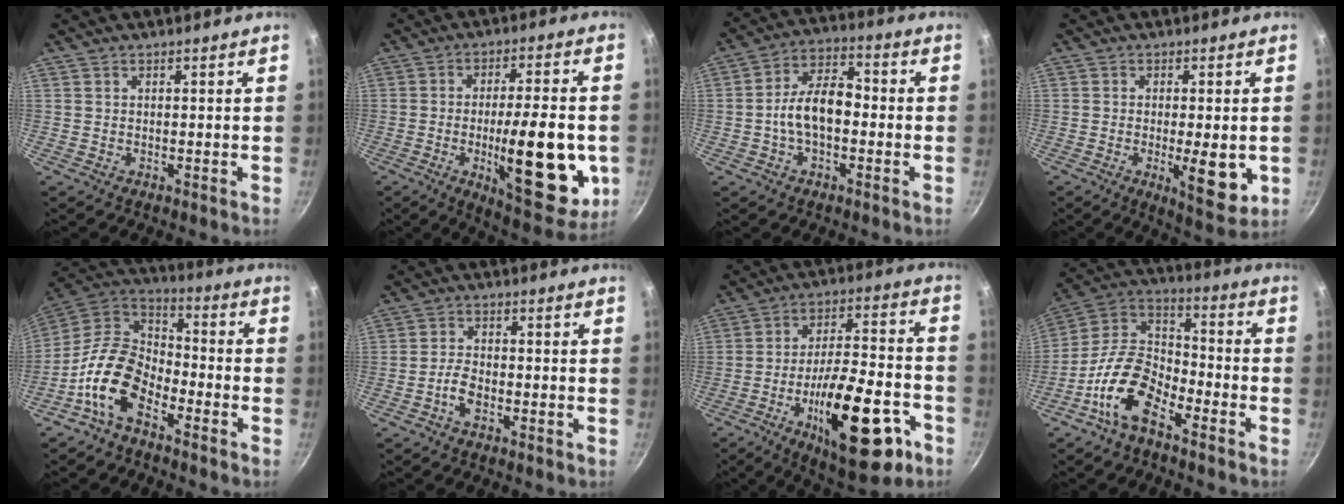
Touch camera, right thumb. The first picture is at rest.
{"total": 21.4, "force": [-4.3, 7.1, 19.7], "torque": [-0.253, 0.001, -0.056]}
{"total": 10.2, "force": [-1.6, 6.0, 8.1], "torque": [-0.121, 0.043, -0.040]}
{"total": 9.1, "force": [-1.7, 3.0, 8.4], "torque": [-0.112, -0.011, -0.016]}
{"total": 14.0, "force": [-7.1, 8.2, 8.7], "torque": [-0.145, 0.064, -0.157]}
{"total": 4.9, "force": [-2.4, 2.5, 3.5], "torque": [-0.066, 0.024, -0.049]}
{"total": 23.5, "force": [-10.2, 8.7, 19.3], "torque": [-0.263, 0.049, -0.147]}
{"total": 15.0, "force": [-8.4, 7.9, 9.6], "torque": [-0.167, 0.078, -0.181]}